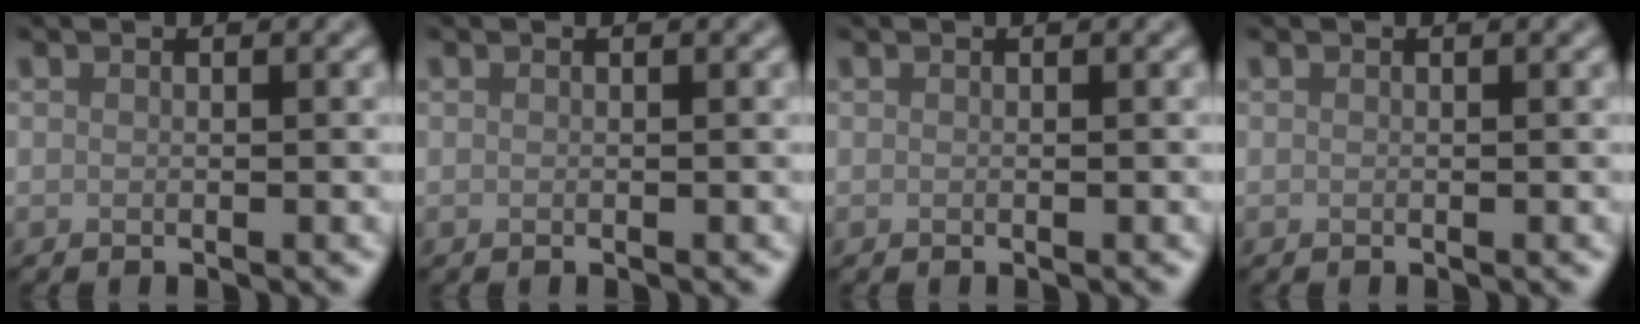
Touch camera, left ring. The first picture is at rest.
{"total": 0.0}
{"total": 0.0}
{"total": 0.0}